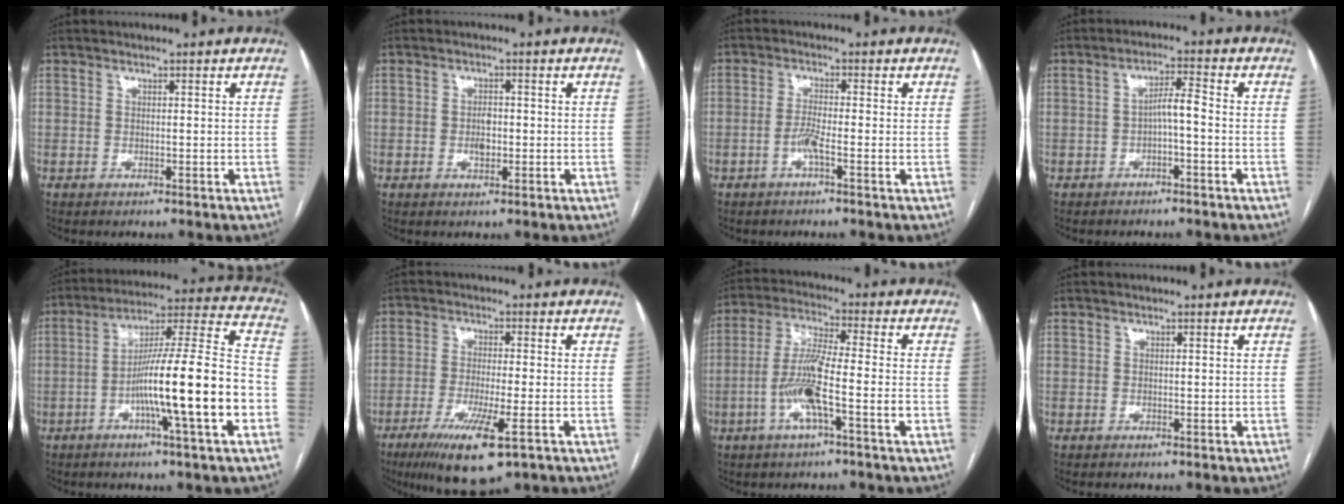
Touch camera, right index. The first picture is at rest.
{"total": 2.4, "force": [-0.3, 1.3, 2.0], "torque": [-0.034, 0.002, -0.003]}
{"total": 2.9, "force": [-1.2, 0.0, 2.6], "torque": [-0.052, -0.001, -0.028]}
{"total": 3.5, "force": [-1.0, 0.4, 3.3], "torque": [-0.055, 0.014, -0.014]}
{"total": 18.5, "force": [-5.5, 0.2, 17.7], "torque": [-0.279, 0.008, -0.092]}
{"total": 10.6, "force": [-5.5, 1.3, 9.0], "torque": [-0.164, -0.030, -0.087]}
{"total": 9.5, "force": [-3.1, 0.3, 9.0], "torque": [-0.180, 0.003, -0.063]}
{"total": 0.0}